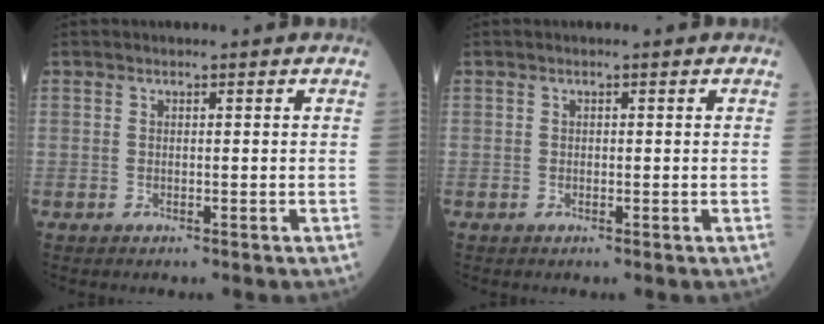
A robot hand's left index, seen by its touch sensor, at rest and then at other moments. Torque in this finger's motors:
{"motor_torque": [-0.33, 0.09, -0.06, -0.01]}